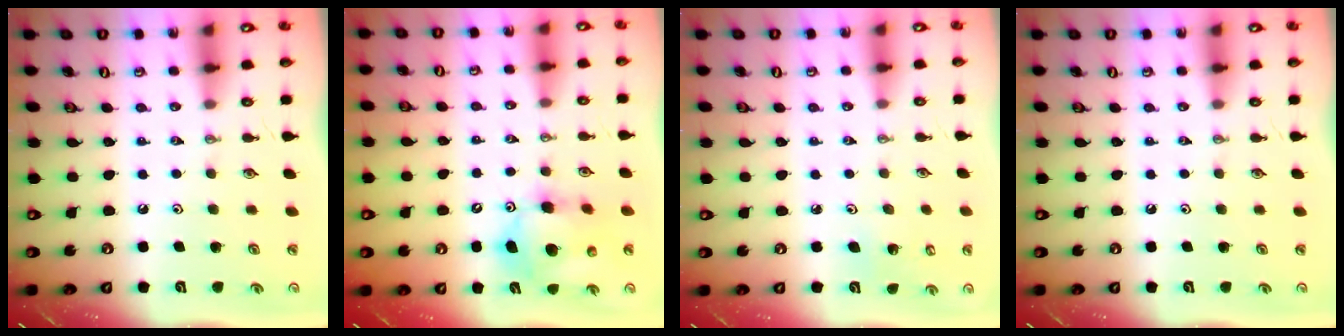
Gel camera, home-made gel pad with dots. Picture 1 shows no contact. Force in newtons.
{"total": 12.0, "press": 11.8, "slide": 2.6}
{"total": 4.4, "press": 4.1, "slide": 1.4}
{"total": 0.0}